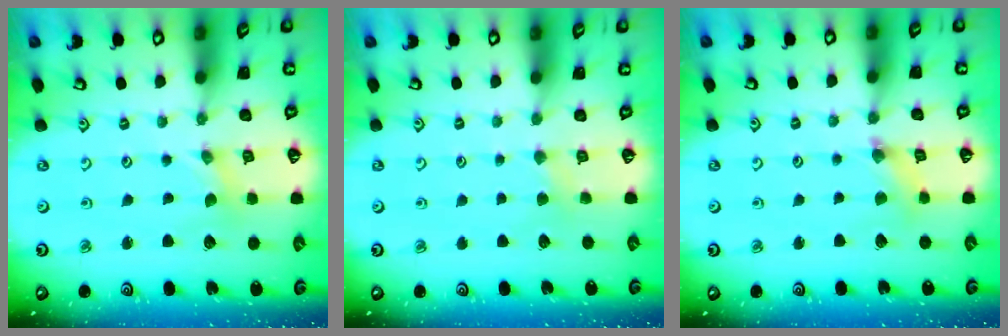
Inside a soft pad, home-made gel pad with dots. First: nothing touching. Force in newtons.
{"total": 2.2, "press": 2.2, "slide": 0.4}
{"total": 2.7, "press": 2.7, "slide": 0.4}